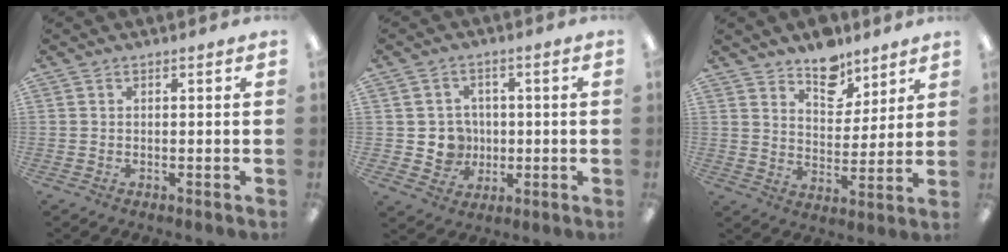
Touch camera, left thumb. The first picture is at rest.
{"total": 6.7, "force": [0.0, 6.5, 1.4], "torque": [-0.033, 0.005, 0.007]}
{"total": 9.8, "force": [7.6, 5.3, 2.9], "torque": [-0.025, -0.056, 0.137]}